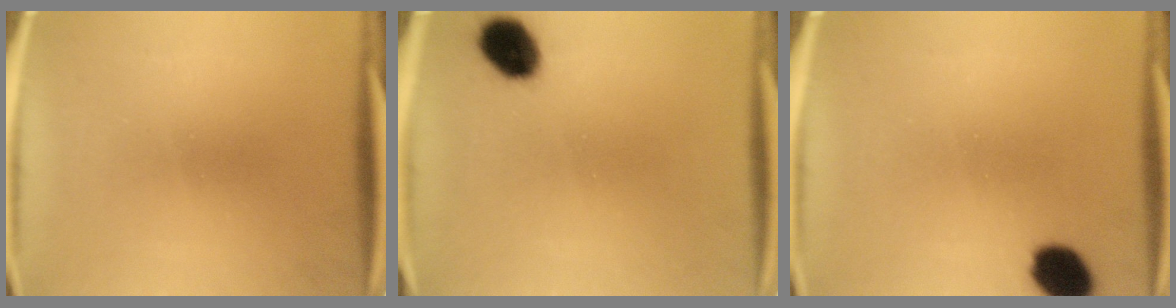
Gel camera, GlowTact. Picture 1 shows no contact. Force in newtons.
{"total": 7.8}
{"total": 7.5}